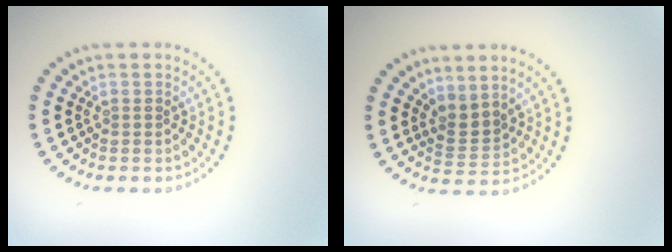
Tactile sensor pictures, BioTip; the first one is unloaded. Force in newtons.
{"total": 2.2, "press": 1.6, "slide": 1.6}